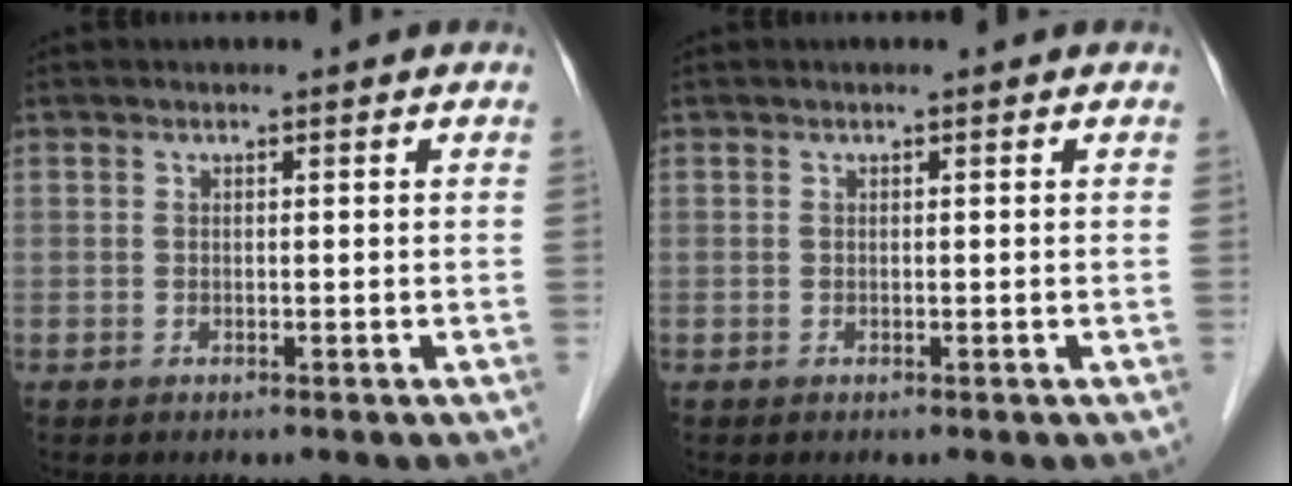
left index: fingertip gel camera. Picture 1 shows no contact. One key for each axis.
{"total": 0.0}